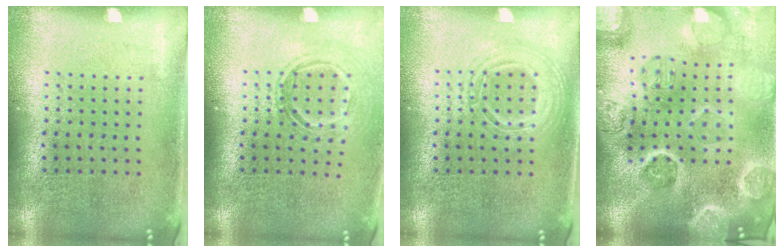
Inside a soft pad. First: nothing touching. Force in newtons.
{"total": 1.5, "press": 1.1, "slide": 1.0}
{"total": 2.3, "press": 2.3, "slide": 0.2}
{"total": 5.0, "press": 4.4, "slide": 2.4}